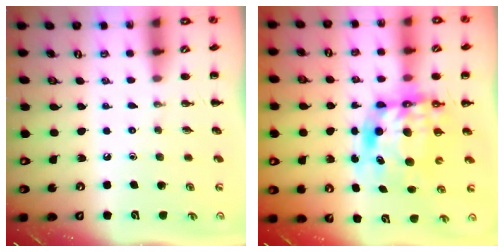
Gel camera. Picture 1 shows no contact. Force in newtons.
{"total": 11.9, "press": 11.6, "slide": 2.4}